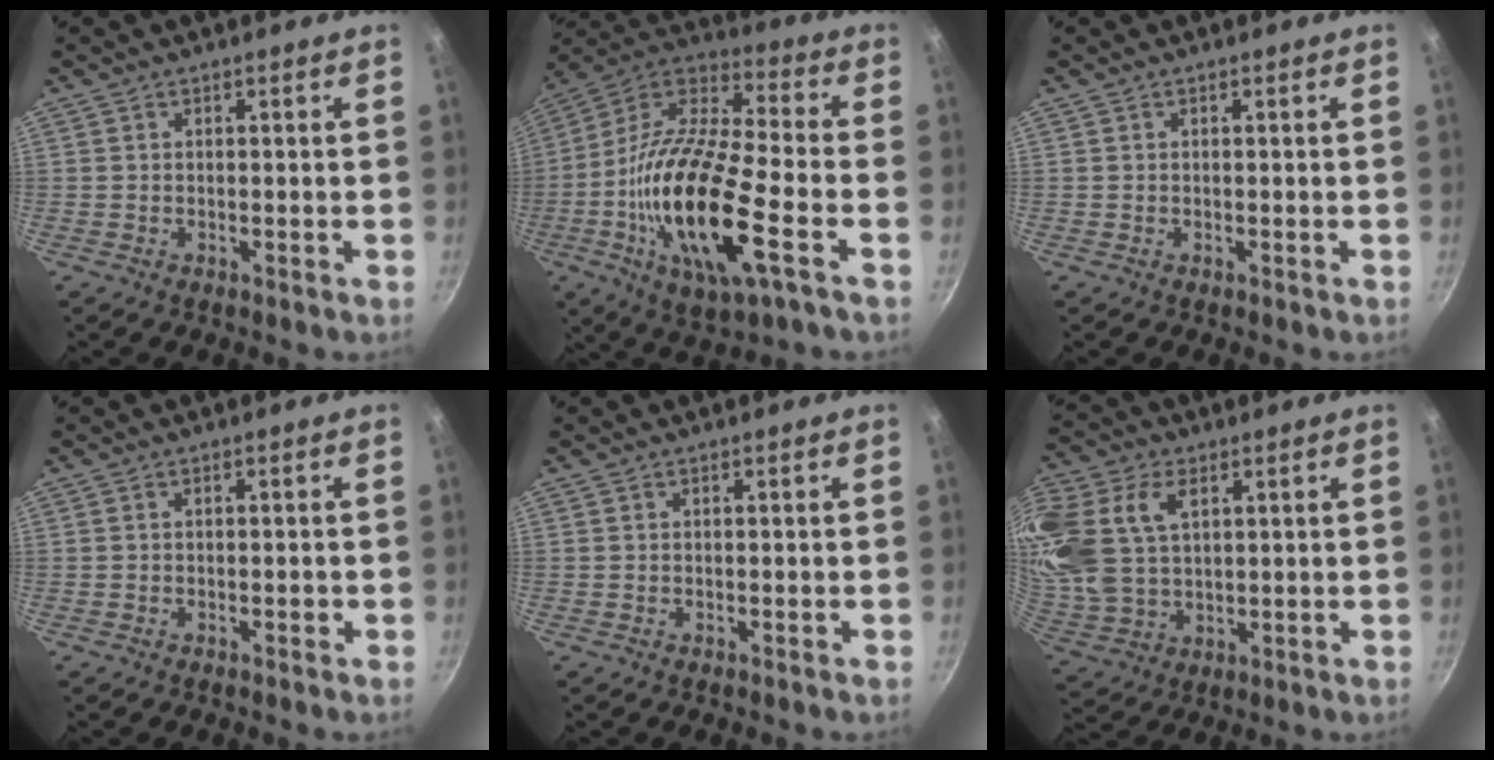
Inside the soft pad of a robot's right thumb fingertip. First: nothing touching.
{"total": 23.7, "force": [-6.6, 7.6, 21.5], "torque": [-0.414, 0.020, -0.139]}
{"total": 0.0}
{"total": 0.7, "force": [-0.3, 0.4, 0.5], "torque": [-0.005, 0.005, -0.005]}
{"total": 0.0}
{"total": 20.4, "force": [6.8, 13.9, 13.4], "torque": [-0.310, 0.006, 0.138]}